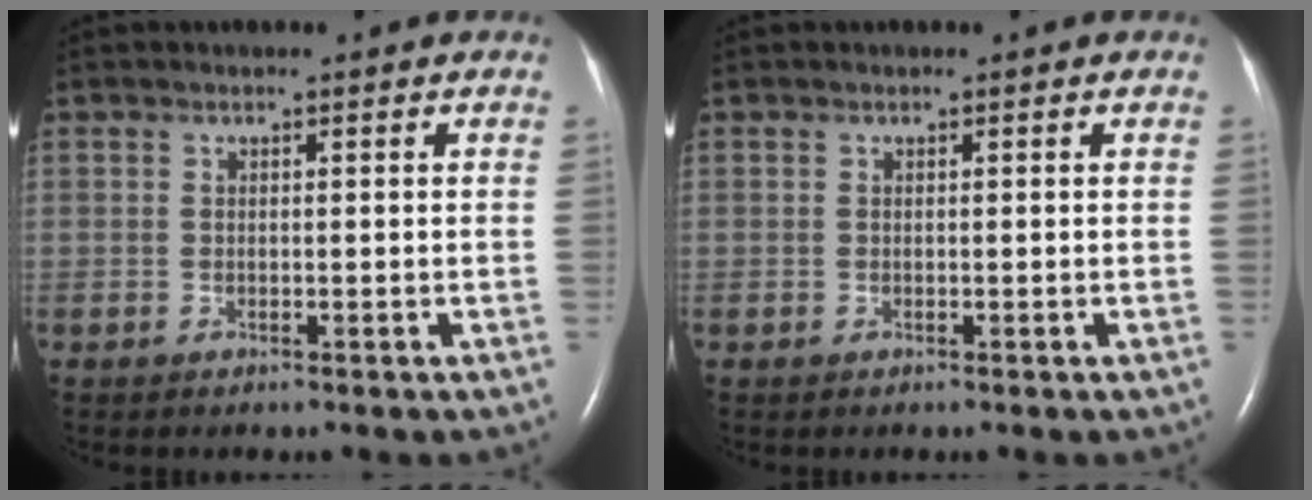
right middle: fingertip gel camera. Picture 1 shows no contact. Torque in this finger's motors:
{"motor_torque": [0.00, 0.00, 0.00, 0.00]}